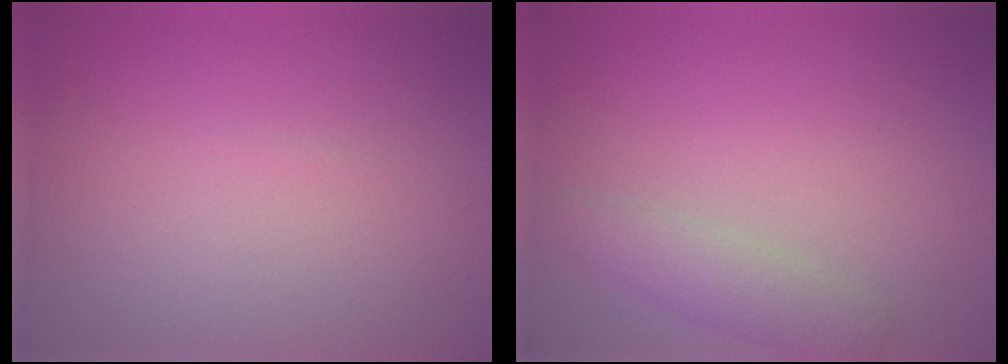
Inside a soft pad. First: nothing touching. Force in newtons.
{"total": 2.6, "press": 2.6, "slide": 0.1}